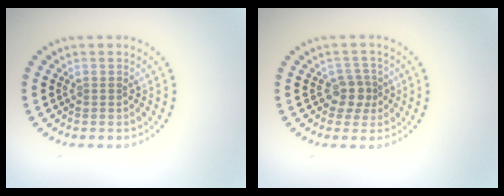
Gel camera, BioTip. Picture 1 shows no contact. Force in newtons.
{"total": 2.2, "press": 1.8, "slide": 1.2}